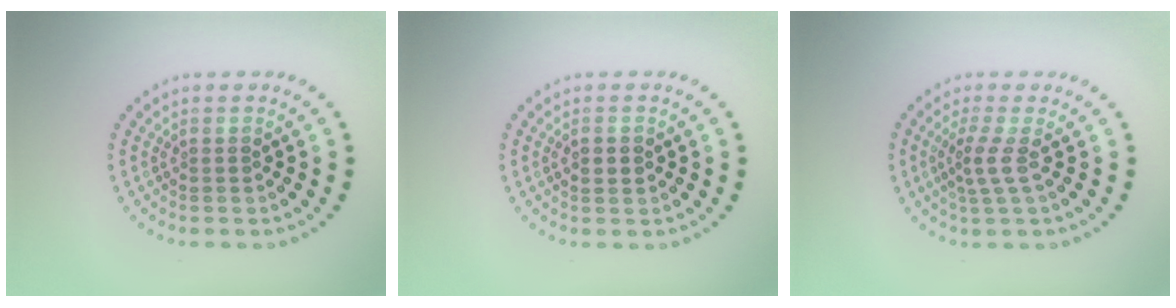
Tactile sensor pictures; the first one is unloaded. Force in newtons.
{"total": 1.0, "press": 1.0, "slide": 0.1}
{"total": 2.1, "press": 1.5, "slide": 1.5}